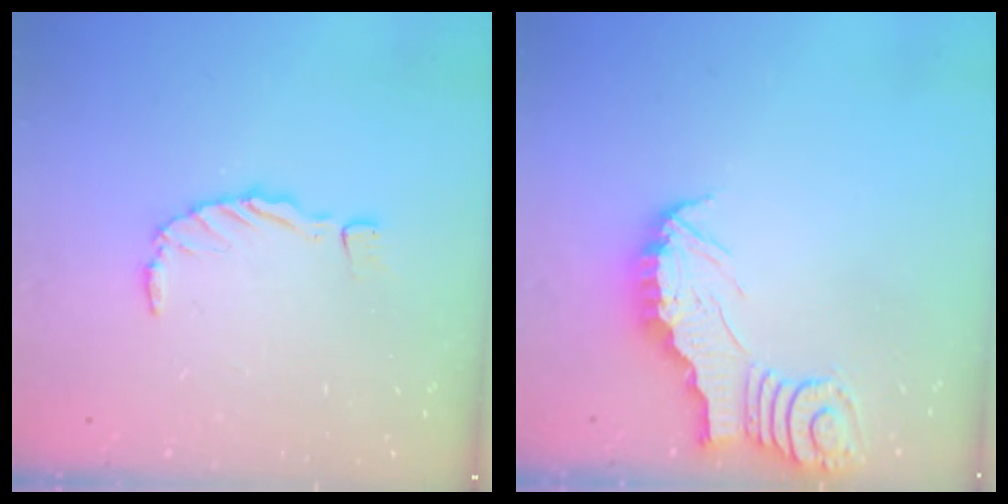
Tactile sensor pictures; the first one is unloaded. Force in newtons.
{"total": 2.6, "press": 2.6, "slide": 0.2}